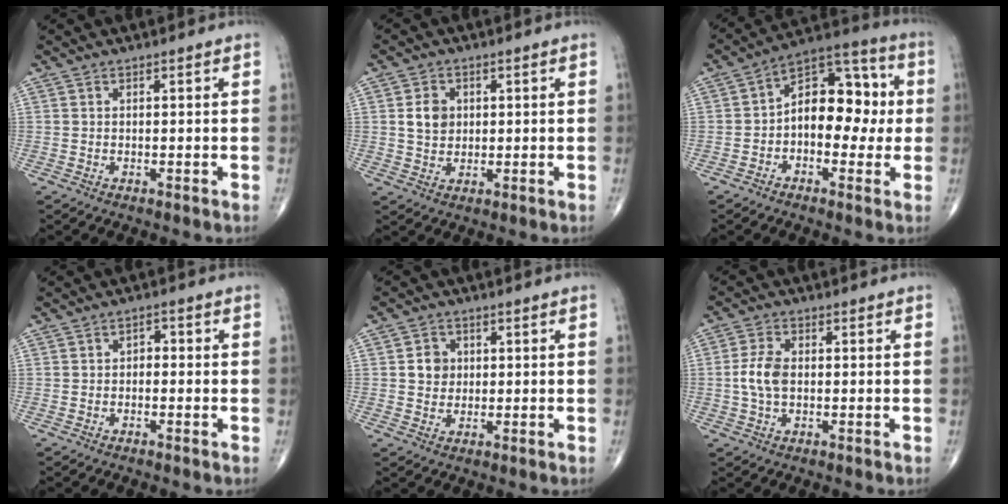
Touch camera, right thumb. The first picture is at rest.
{"total": 4.7, "force": [0.6, 3.5, 3.1], "torque": [-0.045, 0.000, 0.011]}
{"total": 13.9, "force": [-0.3, 8.7, 10.8], "torque": [-0.121, 0.042, -0.020]}
{"total": 1.8, "force": [-0.4, 1.3, 1.2], "torque": [-0.006, 0.013, -0.016]}
{"total": 3.9, "force": [0.5, 3.5, 1.7], "torque": [-0.006, 0.003, 0.006]}
{"total": 5.4, "force": [-0.3, 3.2, 4.3], "torque": [-0.095, 0.010, -0.009]}